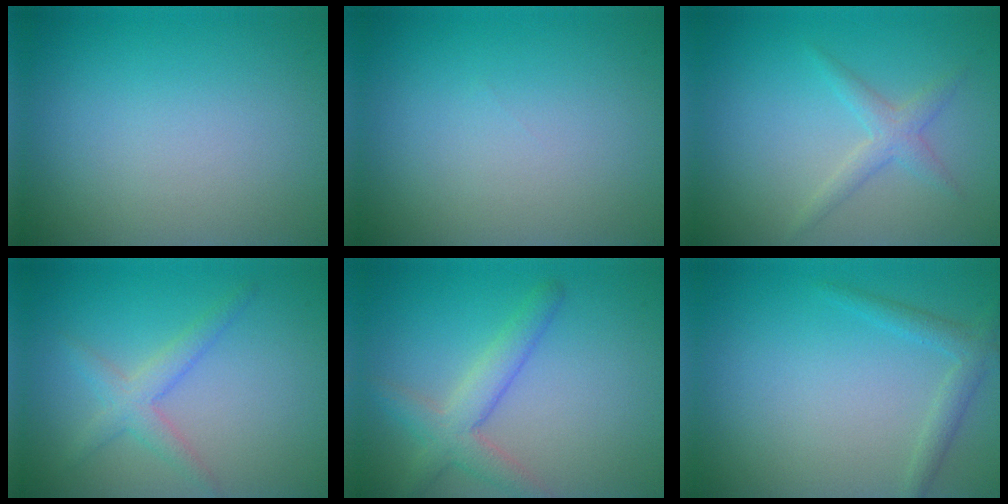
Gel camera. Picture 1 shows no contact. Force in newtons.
{"total": 0.0}
{"total": 1.9, "press": 1.9, "slide": 0.1}
{"total": 1.9, "press": 1.9, "slide": 0.1}
{"total": 3.6, "press": 3.6, "slide": 0.1}
{"total": 1.8, "press": 1.7, "slide": 0.1}